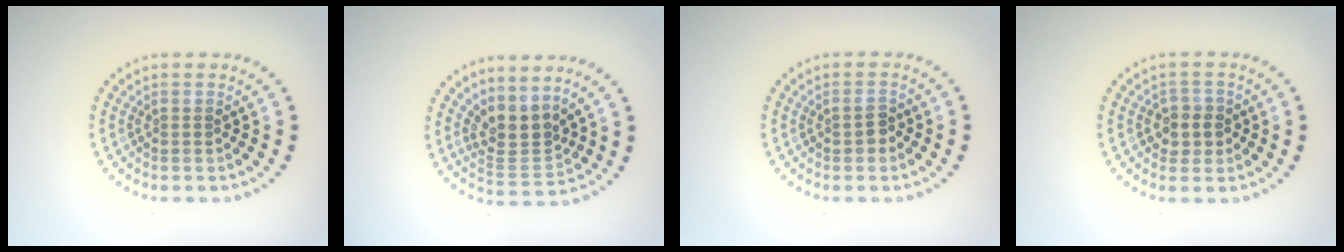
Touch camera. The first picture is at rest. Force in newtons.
{"total": 3.2, "press": 2.6, "slide": 2.0}
{"total": 1.3, "press": 1.3, "slide": 0.1}
{"total": 2.3, "press": 2.1, "slide": 1.0}